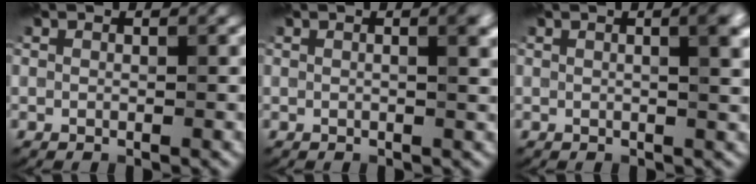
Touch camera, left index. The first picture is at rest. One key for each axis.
{"total": 3.2, "fx": 0.7, "fy": 1.2, "fz": 2.8, "tx": -0.018, "ty": 0.010, "tz": 0.000}
{"total": 5.0, "fx": 1.4, "fy": 2.1, "fz": 4.3, "tx": -0.025, "ty": 0.029, "tz": -0.005}